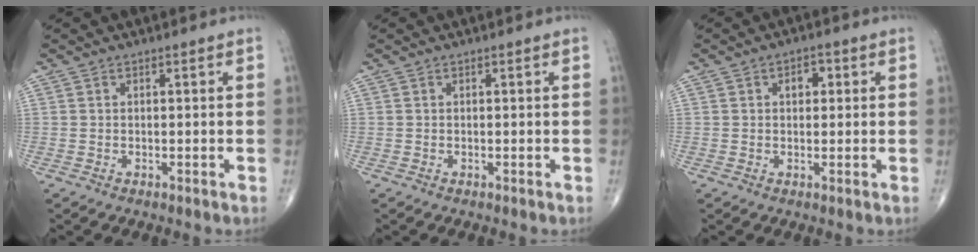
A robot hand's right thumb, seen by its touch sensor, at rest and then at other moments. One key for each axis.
{"total": 0.0}
{"total": 3.0, "fx": 0.8, "fy": 2.0, "fz": 2.1, "tx": -0.015, "ty": 0.004, "tz": 0.007}